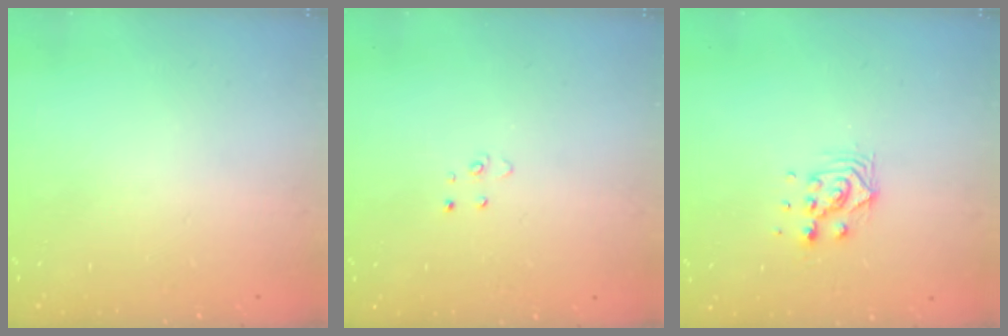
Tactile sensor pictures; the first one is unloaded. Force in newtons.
{"total": 2.6, "press": 2.6, "slide": 0.2}
{"total": 7.0, "press": 7.0, "slide": 0.5}